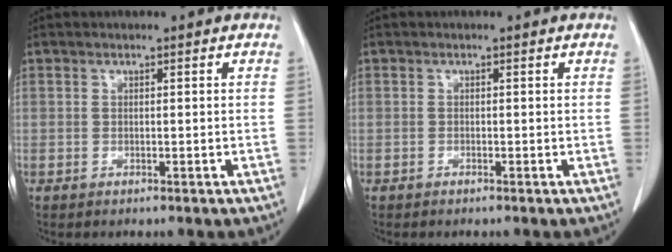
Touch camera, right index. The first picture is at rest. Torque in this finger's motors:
{"motor_torque": [0.03, -0.02, -0.01, 0.01]}